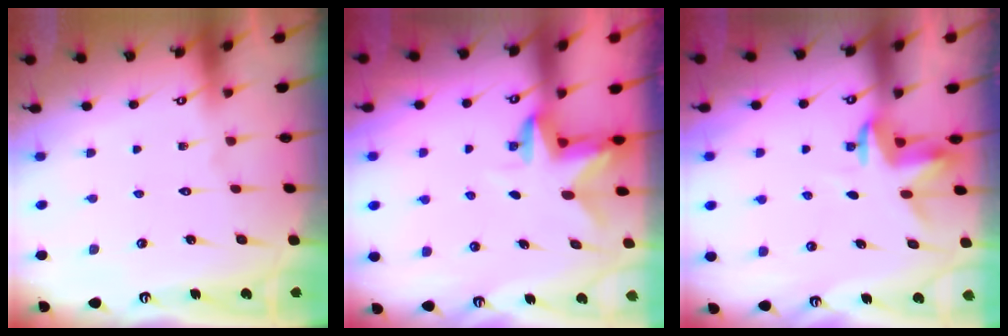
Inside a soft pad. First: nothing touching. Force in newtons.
{"total": 3.0, "press": 3.0, "slide": 0.3}
{"total": 3.2, "press": 3.2, "slide": 0.3}